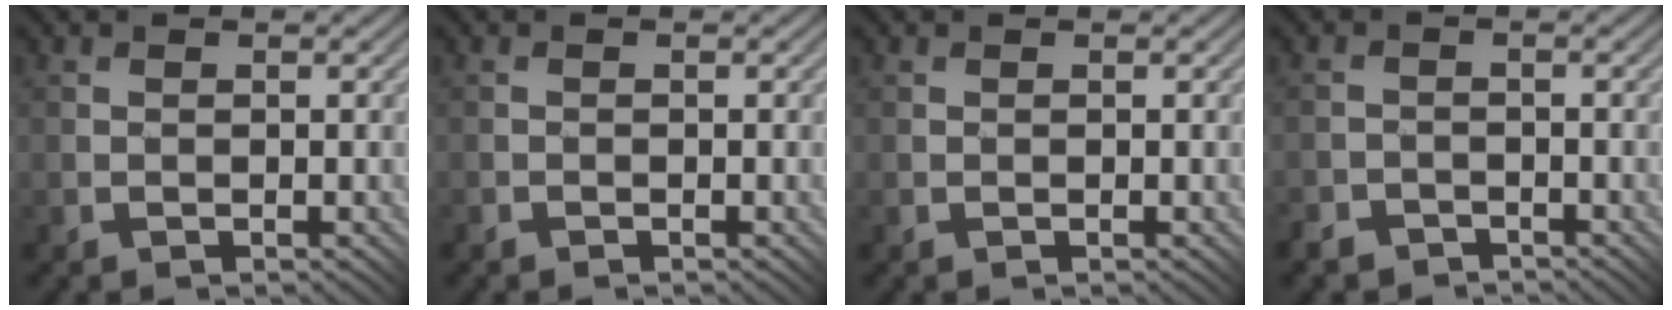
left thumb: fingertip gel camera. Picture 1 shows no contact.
{"total": 0.5, "force": [-0.5, 0.1, -0.1], "torque": [0.002, 0.001, -0.011]}
{"total": 0.0}
{"total": 2.7, "force": [-2.4, 1.2, 0.2], "torque": [-0.003, 0.009, -0.047]}